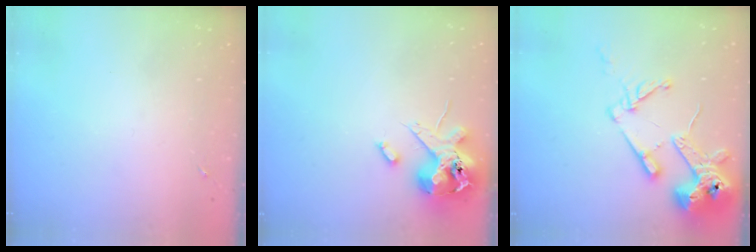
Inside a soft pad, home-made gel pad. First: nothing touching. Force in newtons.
{"total": 14.2, "press": 14.0, "slide": 2.4}
{"total": 17.2, "press": 17.1, "slide": 2.1}